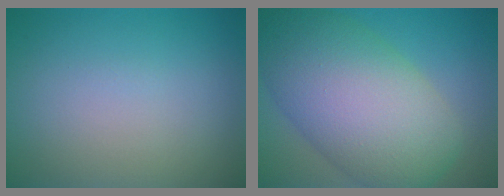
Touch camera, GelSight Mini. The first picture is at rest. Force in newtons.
{"total": 12.2, "press": 12.2, "slide": 0.5}